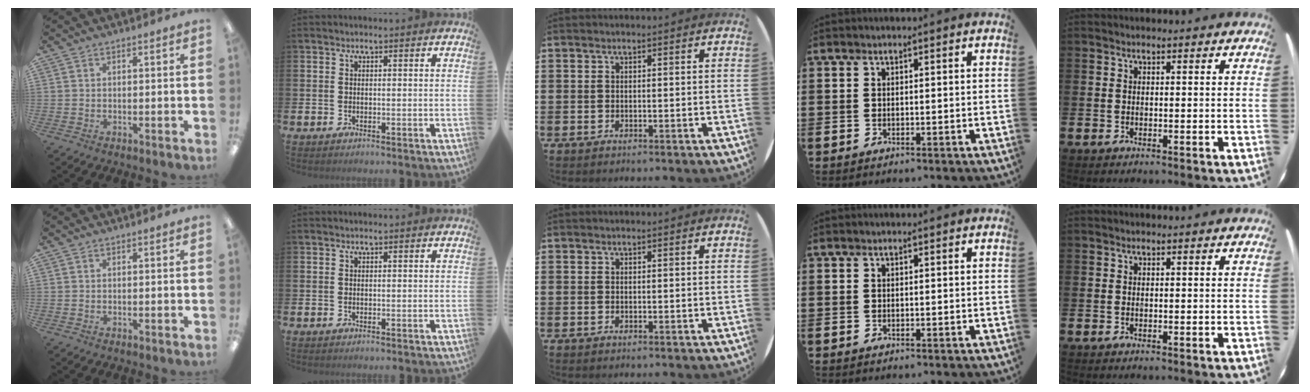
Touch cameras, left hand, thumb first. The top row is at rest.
{}